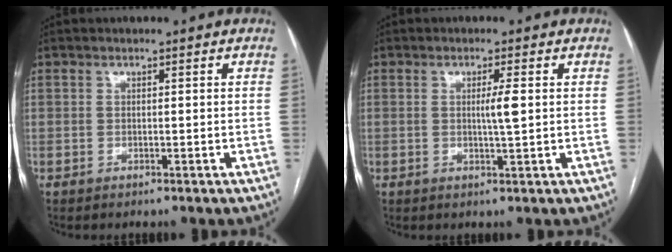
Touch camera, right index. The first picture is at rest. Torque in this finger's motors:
{"motor_torque": [-0.03, 0.12, 0.07, 0.02]}